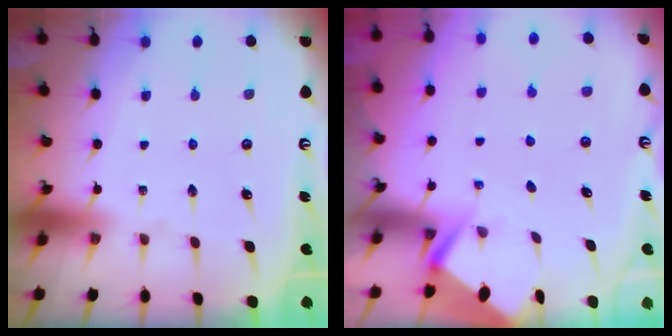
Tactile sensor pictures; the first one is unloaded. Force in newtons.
{"total": 2.7, "press": 2.7, "slide": 0.3}